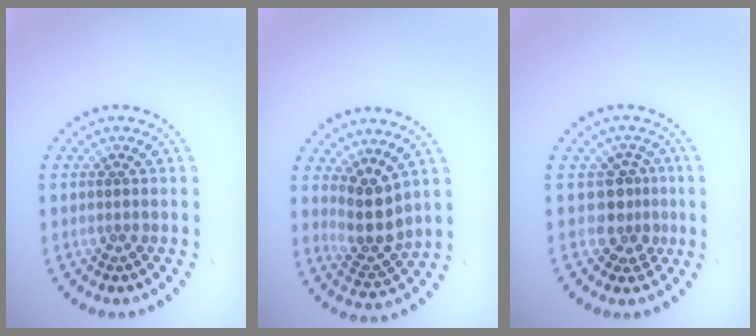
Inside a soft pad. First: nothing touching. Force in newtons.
{"total": 3.5, "press": 2.7, "slide": 2.2}
{"total": 2.7, "press": 1.8, "slide": 1.9}